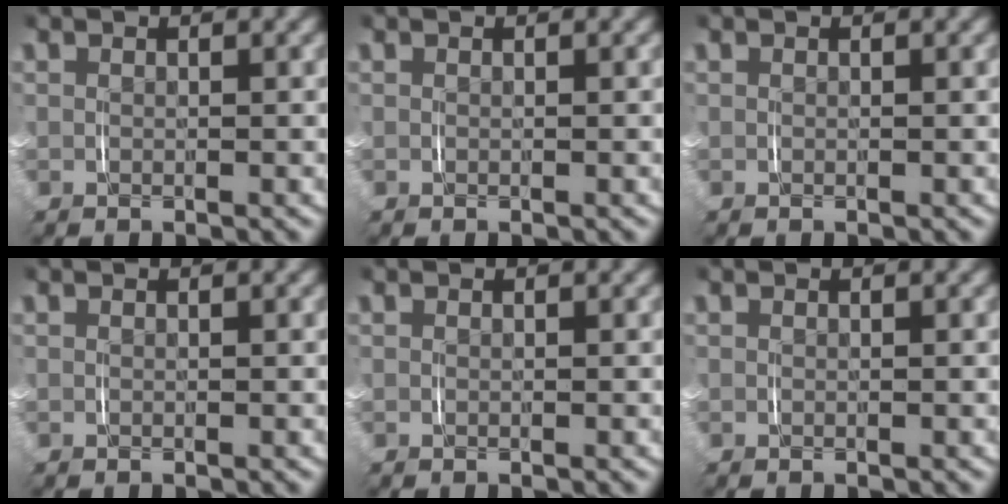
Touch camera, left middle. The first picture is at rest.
{"total": 0.0}
{"total": 0.0}
{"total": 0.0}
{"total": 0.0}
{"total": 0.0}